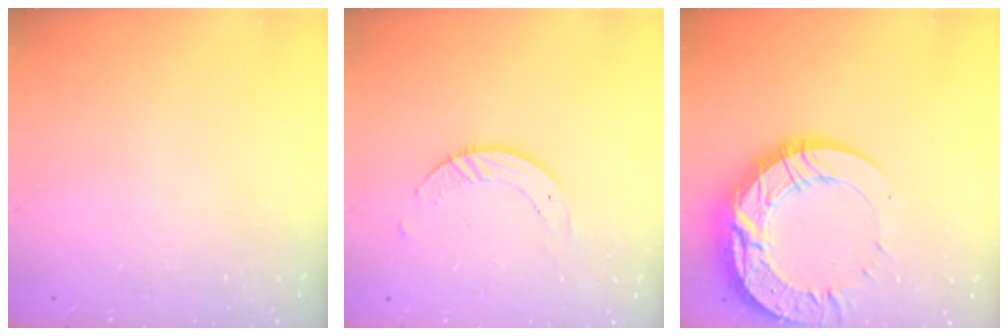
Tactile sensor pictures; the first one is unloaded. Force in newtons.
{"total": 4.0, "press": 4.0, "slide": 0.3}
{"total": 22.2, "press": 22.1, "slide": 1.8}